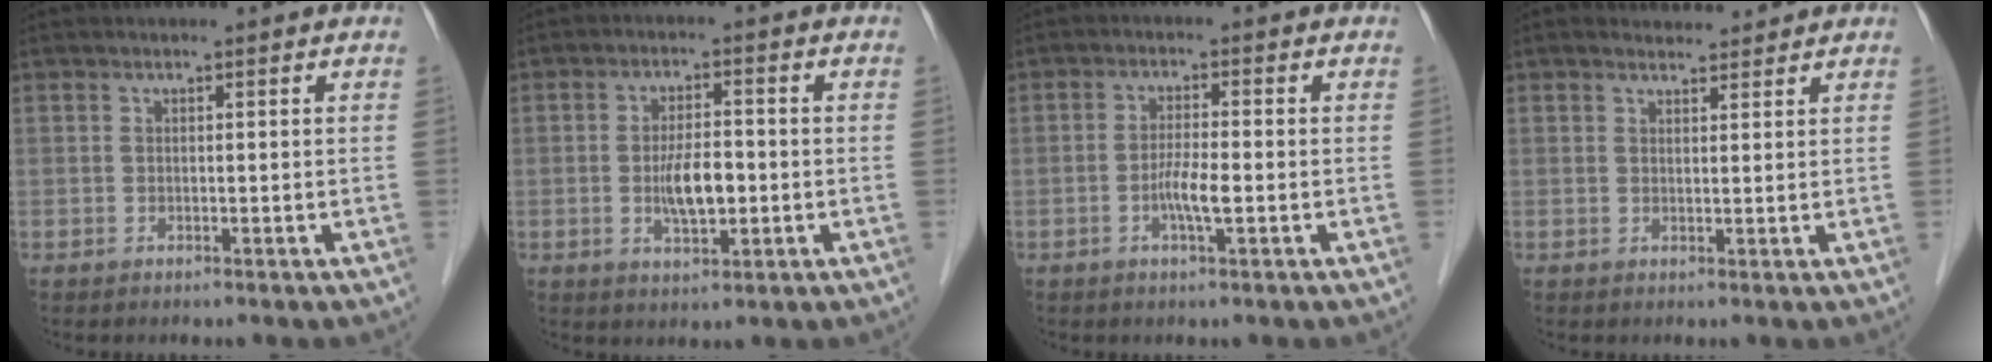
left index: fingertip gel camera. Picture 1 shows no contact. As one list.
[{"total": 5.7, "force": [-1.8, 1.9, 5.1], "torque": [-0.098, -0.006, -0.029]}, {"total": 3.9, "force": [-2.0, 0.3, 3.4], "torque": [-0.067, -0.008, -0.037]}, {"total": 1.7, "force": [1.6, 0.6, -0.1], "torque": [-0.004, 0.005, 0.022]}]